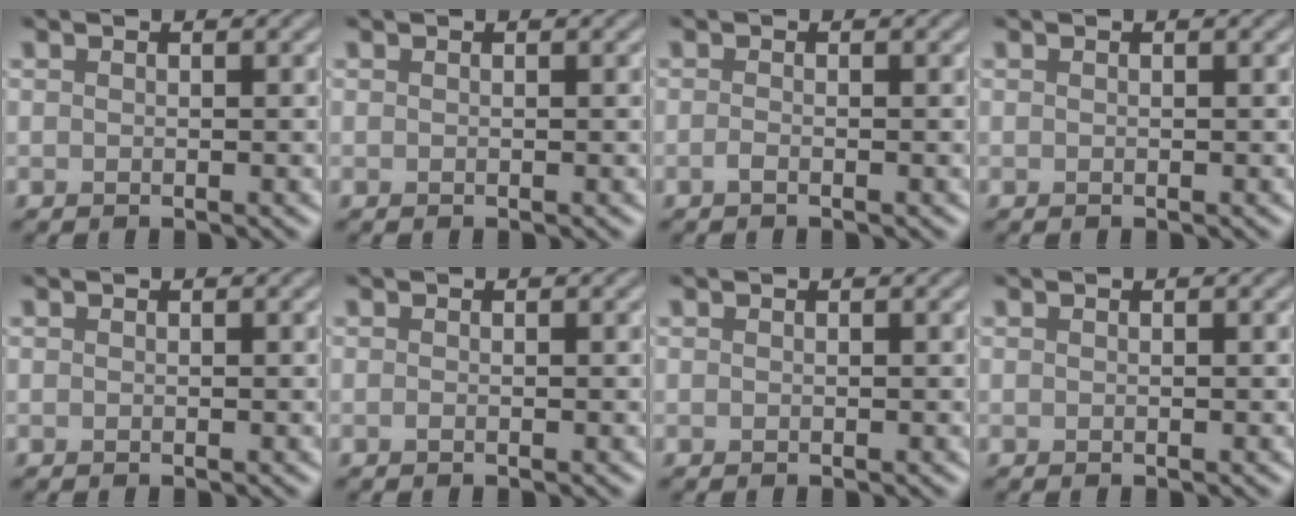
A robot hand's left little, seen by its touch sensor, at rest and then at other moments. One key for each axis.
{"total": 0.0}
{"total": 0.7, "fx": -0.4, "fy": 0.2, "fz": 0.5, "tx": -0.012, "ty": -0.002, "tz": -0.009}
{"total": 0.0}
{"total": 0.0}
{"total": 0.0}
{"total": 0.0}
{"total": 0.0}